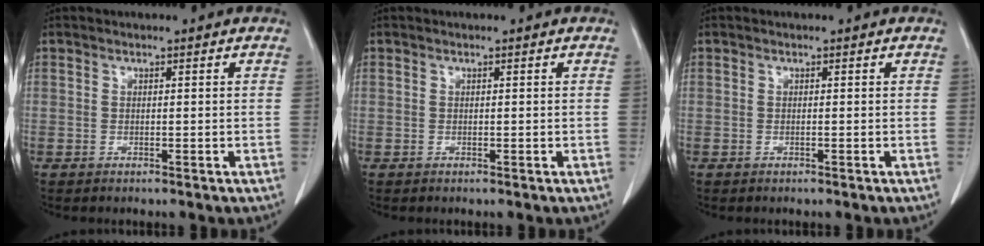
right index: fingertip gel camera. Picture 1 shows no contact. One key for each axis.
{"total": 0.0}
{"total": 0.0}